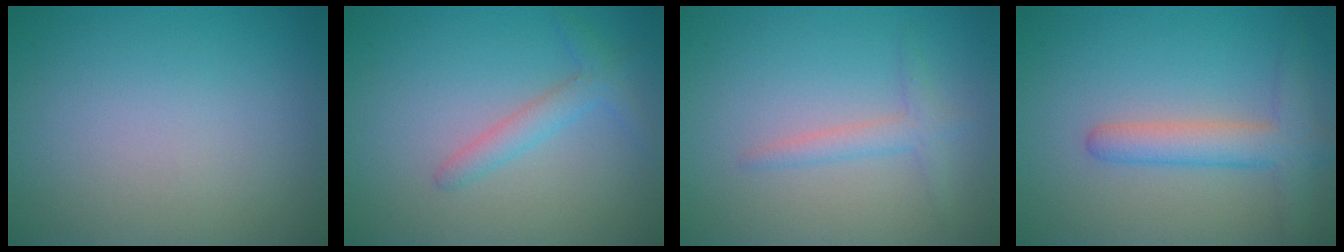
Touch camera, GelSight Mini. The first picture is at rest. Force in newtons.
{"total": 2.2, "press": 2.2, "slide": 0.1}
{"total": 1.8, "press": 1.8, "slide": 0.1}
{"total": 4.0, "press": 4.0, "slide": 0.3}